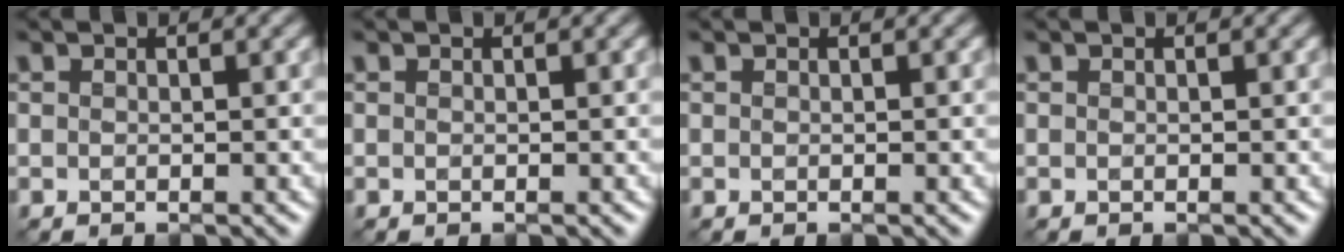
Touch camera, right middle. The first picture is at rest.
{"total": 0.0}
{"total": 0.0}
{"total": 0.0}